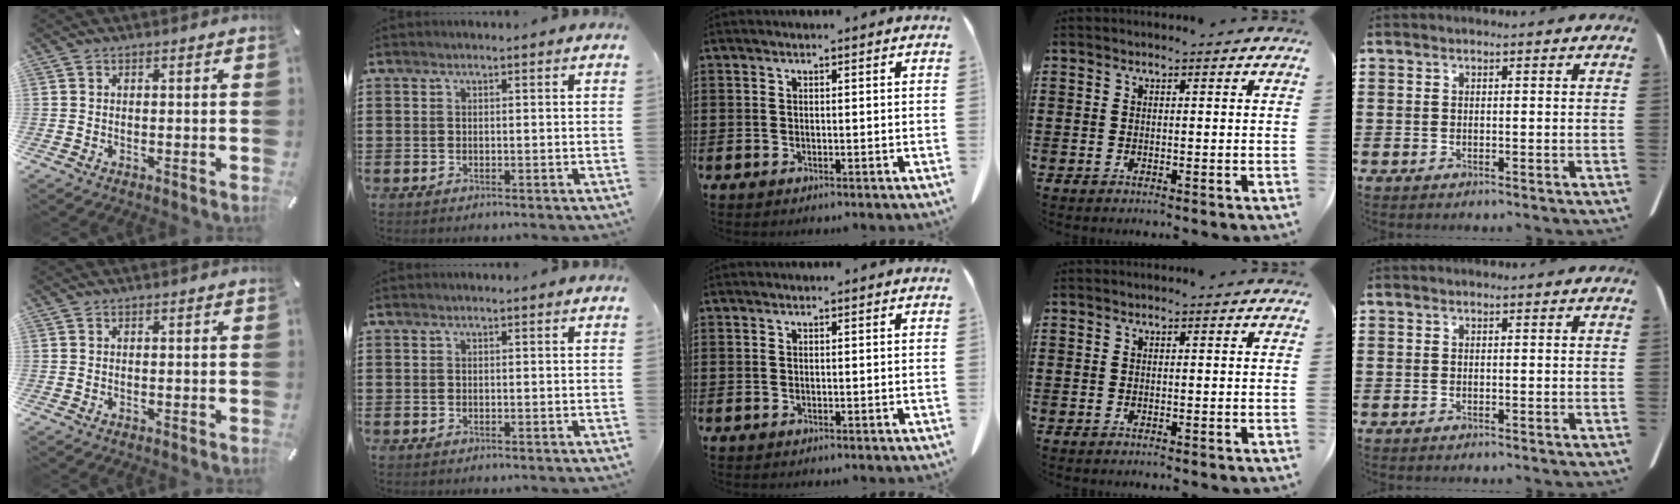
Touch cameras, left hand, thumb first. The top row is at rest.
{}